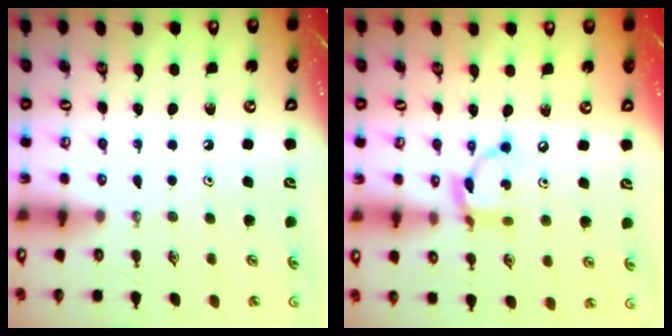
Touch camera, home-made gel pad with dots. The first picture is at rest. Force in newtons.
{"total": 10.4, "press": 10.4, "slide": 0.6}